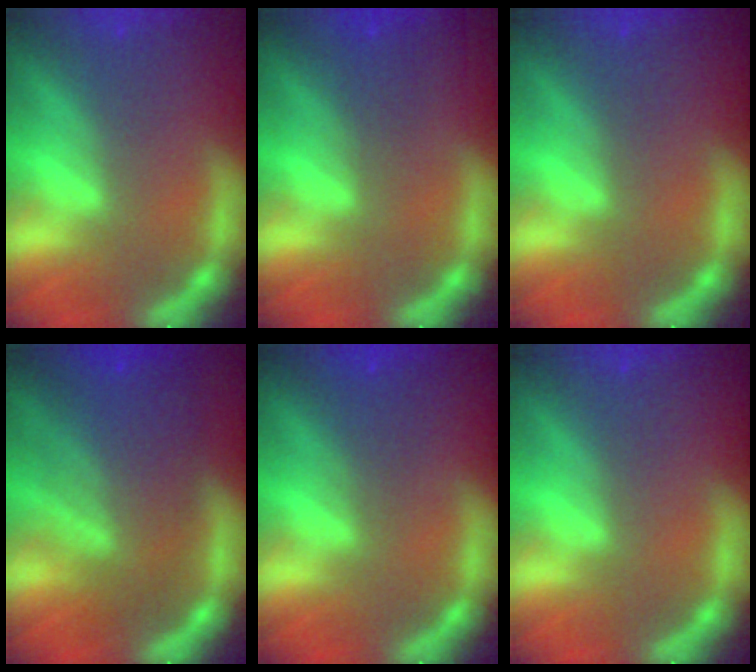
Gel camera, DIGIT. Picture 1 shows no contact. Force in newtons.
{"total": 1.5}
{"total": 0.0}
{"total": 8.5}
{"total": 2.0}
{"total": 0.0}